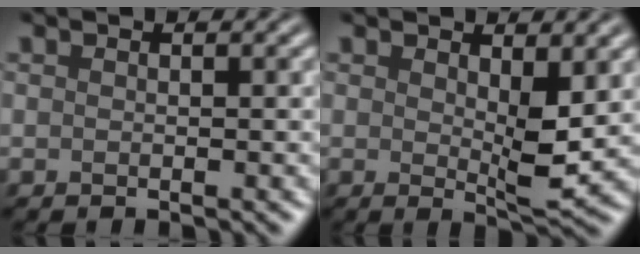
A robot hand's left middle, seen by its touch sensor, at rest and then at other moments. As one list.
[{"total": 3.3, "force": [1.0, 1.0, 3.0], "torque": [-0.049, -0.010, 0.018]}]